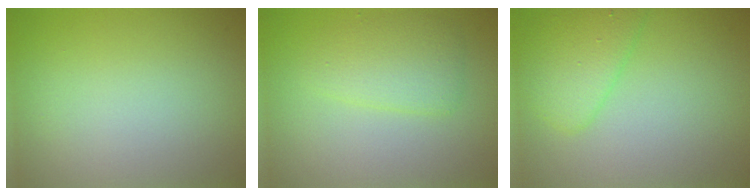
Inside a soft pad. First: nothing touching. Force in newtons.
{"total": 2.8, "press": 2.8, "slide": 0.1}
{"total": 3.6, "press": 3.6, "slide": 0.2}